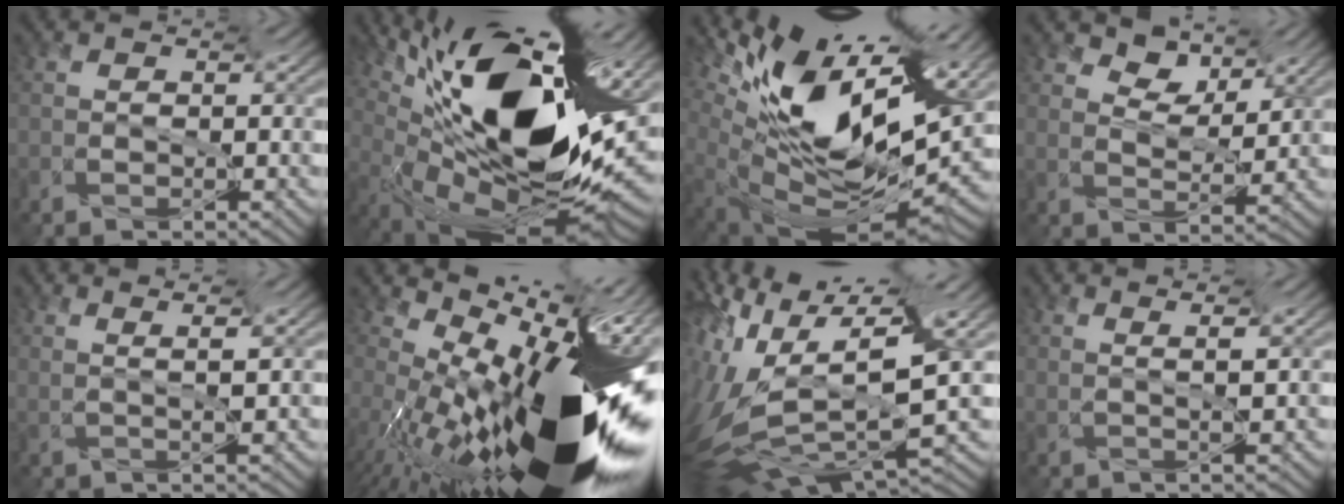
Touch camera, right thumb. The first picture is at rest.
{"total": 15.7, "force": [3.7, 5.5, 14.3], "torque": [-0.229, 0.007, 0.063]}
{"total": 13.2, "force": [4.4, 5.4, 11.2], "torque": [-0.197, 0.002, 0.093]}
{"total": 4.9, "force": [3.8, 2.0, 2.5], "torque": [-0.042, -0.004, 0.063]}
{"total": 3.6, "force": [3.2, -0.3, 1.6], "torque": [-0.016, -0.005, 0.055]}
{"total": 16.8, "force": [-5.1, 4.4, 15.4], "torque": [-0.227, -0.024, -0.088]}
{"total": 12.7, "force": [1.3, 4.8, 11.7], "torque": [-0.249, -0.009, 0.037]}
{"total": 3.2, "force": [2.8, -0.5, 1.4], "torque": [-0.010, -0.005, 0.050]}